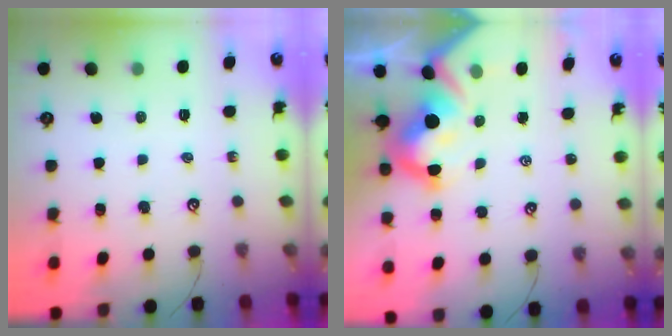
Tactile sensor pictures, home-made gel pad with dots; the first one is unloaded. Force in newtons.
{"total": 11.3, "press": 11.1, "slide": 2.2}